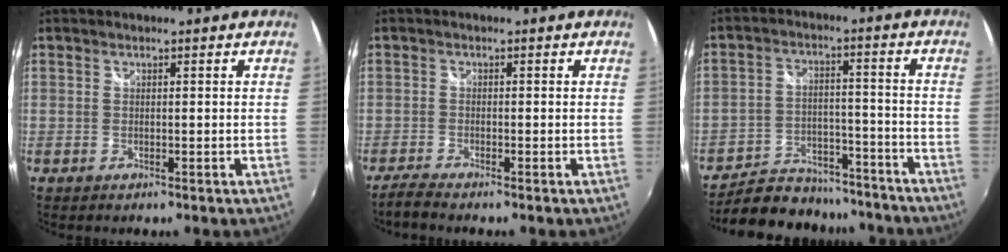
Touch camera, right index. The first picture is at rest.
{"total": 2.2, "force": [-2.1, 0.1, 0.7], "torque": [-0.027, -0.005, -0.043]}
{"total": 17.8, "force": [-15.4, 7.2, 5.2], "torque": [-0.124, 0.022, -0.208]}